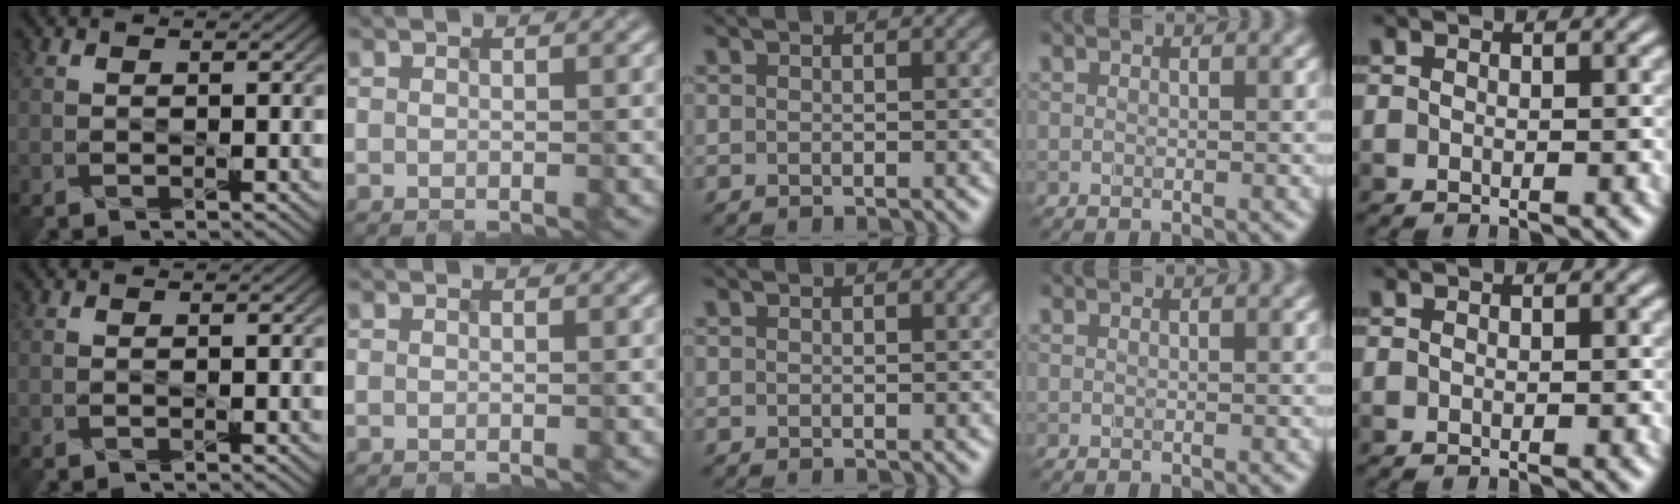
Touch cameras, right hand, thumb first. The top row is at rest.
{}